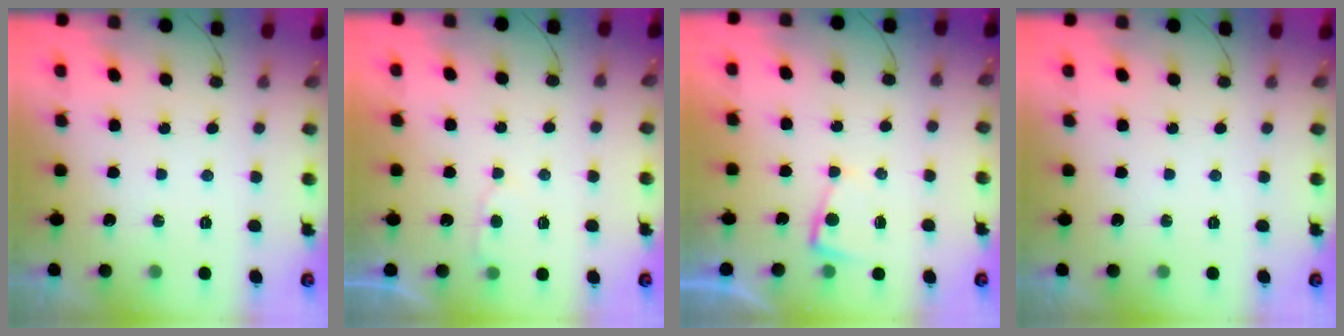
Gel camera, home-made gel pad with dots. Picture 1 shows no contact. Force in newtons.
{"total": 2.7, "press": 2.7, "slide": 0.3}
{"total": 2.0, "press": 2.0, "slide": 0.4}
{"total": 0.0}